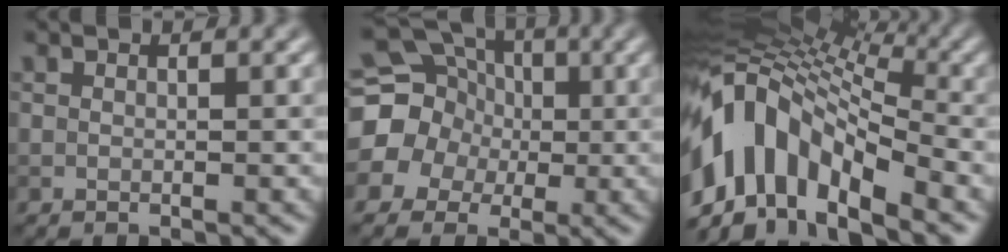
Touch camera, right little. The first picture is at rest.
{"total": 13.3, "force": [0.5, 12.6, 4.4], "torque": [-0.127, 0.022, -0.034]}
{"total": 12.3, "force": [-4.0, 7.0, 9.3], "torque": [-0.172, 0.018, -0.081]}